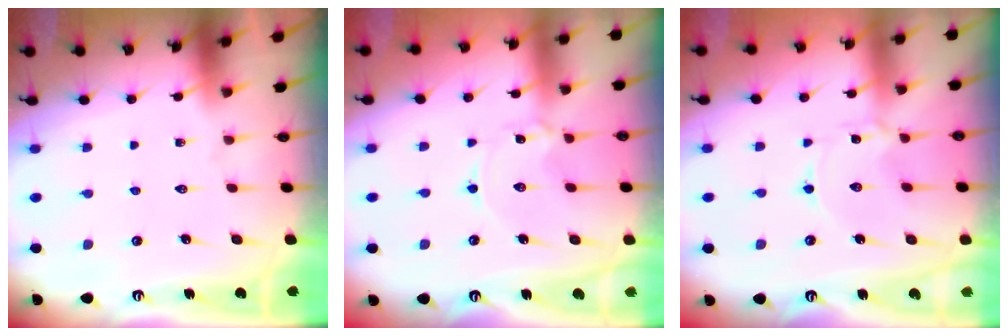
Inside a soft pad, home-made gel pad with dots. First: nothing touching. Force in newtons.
{"total": 0.9, "press": 0.9, "slide": 0.1}
{"total": 0.8, "press": 0.8, "slide": 0.2}